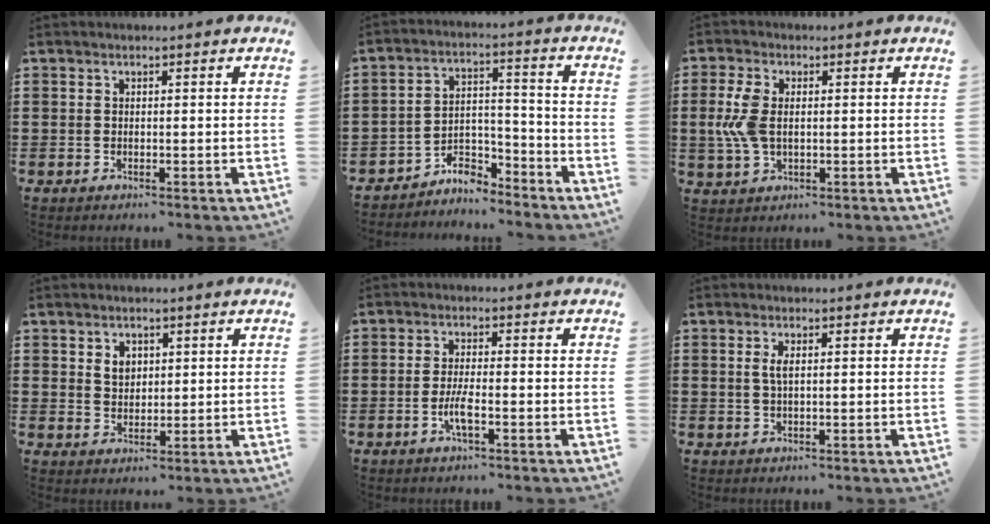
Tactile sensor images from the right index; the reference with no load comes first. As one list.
[{"total": 5.5, "force": [-5.2, 1.4, 1.2], "torque": [-0.030, 0.007, -0.105]}, {"total": 6.2, "force": [0.2, 3.5, 5.1], "torque": [-0.135, -0.001, -0.006]}, {"total": 2.7, "force": [1.2, 2.1, 1.3], "torque": [-0.033, 0.009, 0.021]}, {"total": 3.6, "force": [-1.5, 0.5, 3.2], "torque": [-0.076, -0.008, -0.034]}, {"total": 1.8, "force": [0.4, 0.5, 1.7], "torque": [-0.035, 0.003, 0.004]}]